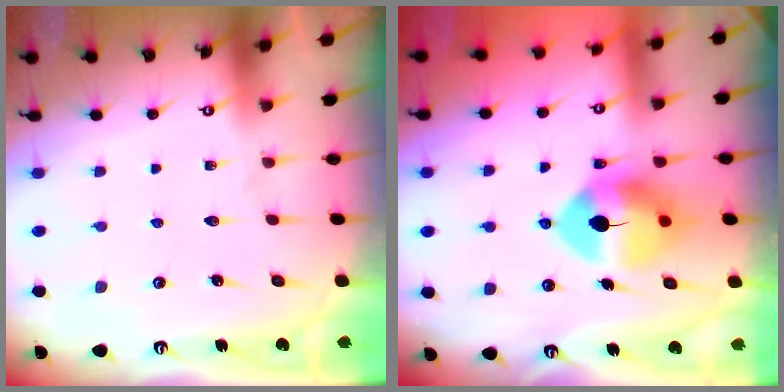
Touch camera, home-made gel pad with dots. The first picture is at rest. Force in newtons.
{"total": 10.4, "press": 10.3, "slide": 1.7}